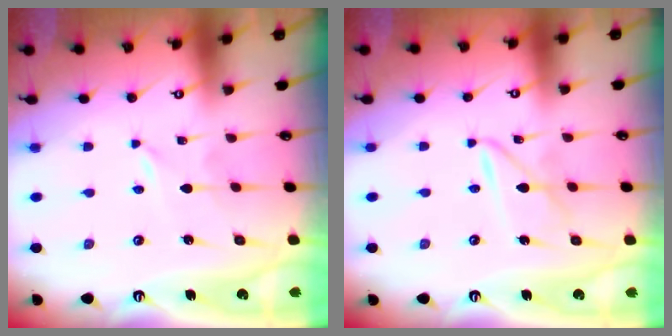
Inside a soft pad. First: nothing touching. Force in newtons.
{"total": 5.8, "press": 5.8, "slide": 0.5}